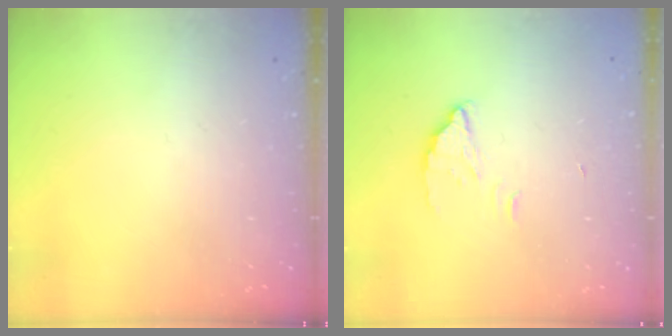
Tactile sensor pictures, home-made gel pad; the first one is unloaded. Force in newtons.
{"total": 2.2, "press": 2.2, "slide": 0.2}